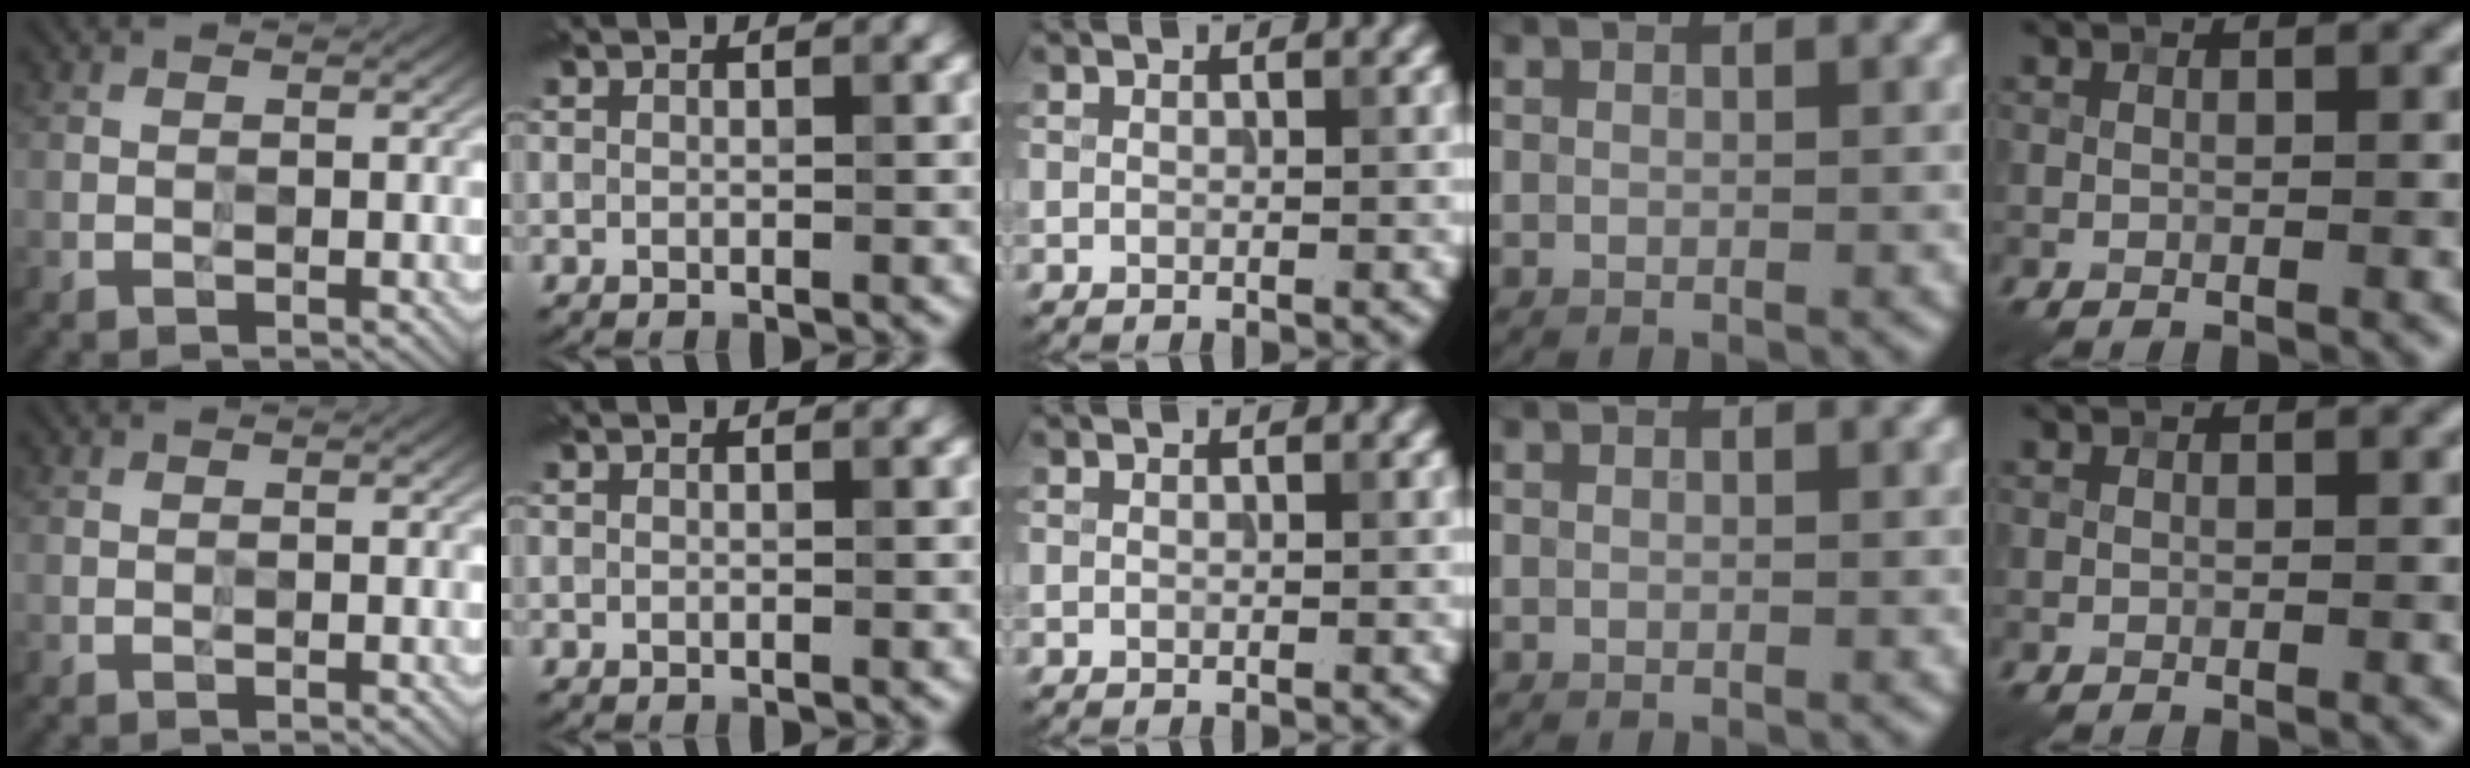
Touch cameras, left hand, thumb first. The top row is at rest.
{}